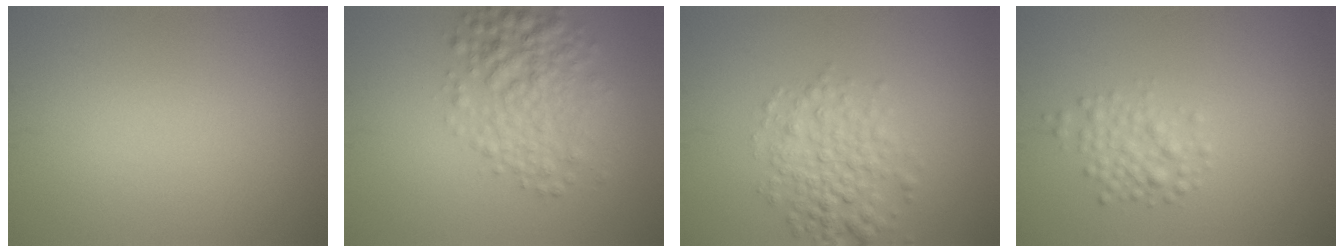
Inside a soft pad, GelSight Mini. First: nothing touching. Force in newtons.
{"total": 4.9, "press": 4.9, "slide": 0.1}
{"total": 4.0, "press": 4.0, "slide": 0.1}
{"total": 2.2, "press": 2.2, "slide": 0.1}